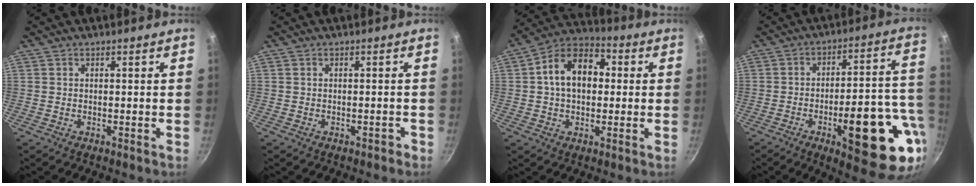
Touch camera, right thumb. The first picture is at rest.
{"total": 0.9, "force": [-0.6, 0.6, 0.4], "torque": [0.006, 0.018, 0.004]}
{"total": 13.2, "force": [1.5, 9.1, 9.5], "torque": [-0.121, 0.029, 0.006]}
{"total": 22.0, "force": [-7.3, 7.1, 19.5], "torque": [-0.225, 0.024, -0.097]}